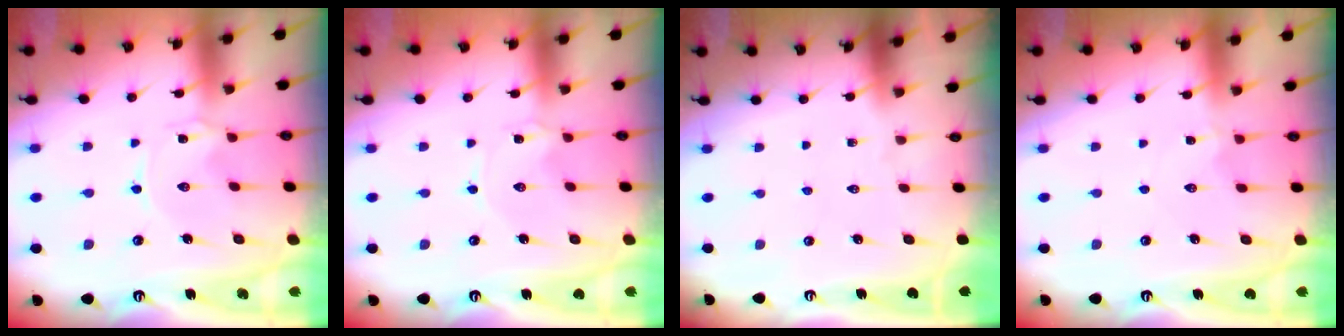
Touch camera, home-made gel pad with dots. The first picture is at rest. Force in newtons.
{"total": 0.0}
{"total": 0.0}
{"total": 1.8, "press": 1.7, "slide": 0.3}